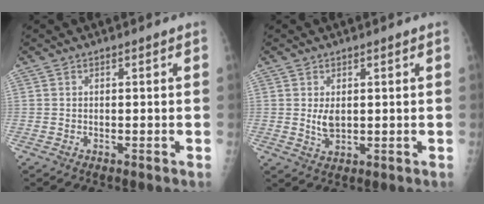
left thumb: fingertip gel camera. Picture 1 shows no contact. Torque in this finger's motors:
{"motor_torque": [0.06, 0.03, 0.40, 0.03, 0.03]}